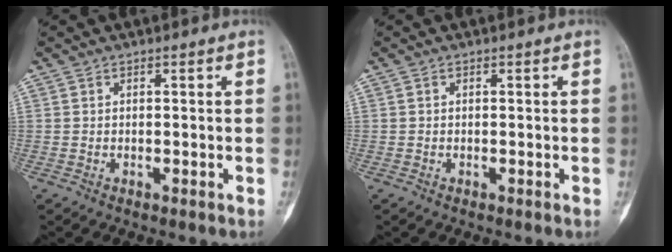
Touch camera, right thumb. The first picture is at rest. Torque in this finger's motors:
{"motor_torque": [-0.06, 0.20, -0.11, 0.06, -0.02]}